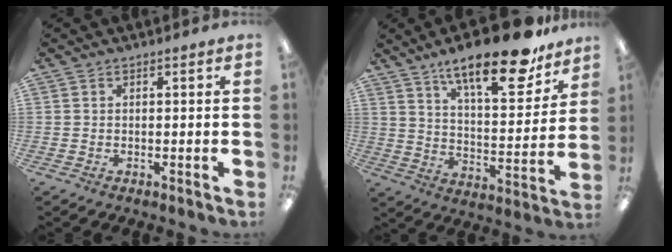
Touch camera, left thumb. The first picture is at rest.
{"total": 19.8, "force": [14.8, 5.6, 11.9], "torque": [-0.185, -0.097, 0.243]}